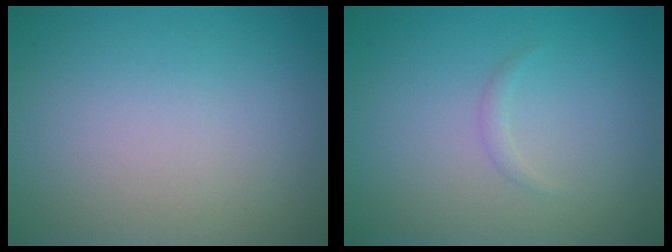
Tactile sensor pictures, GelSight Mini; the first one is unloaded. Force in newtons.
{"total": 0.6, "press": 0.6, "slide": 0.0}